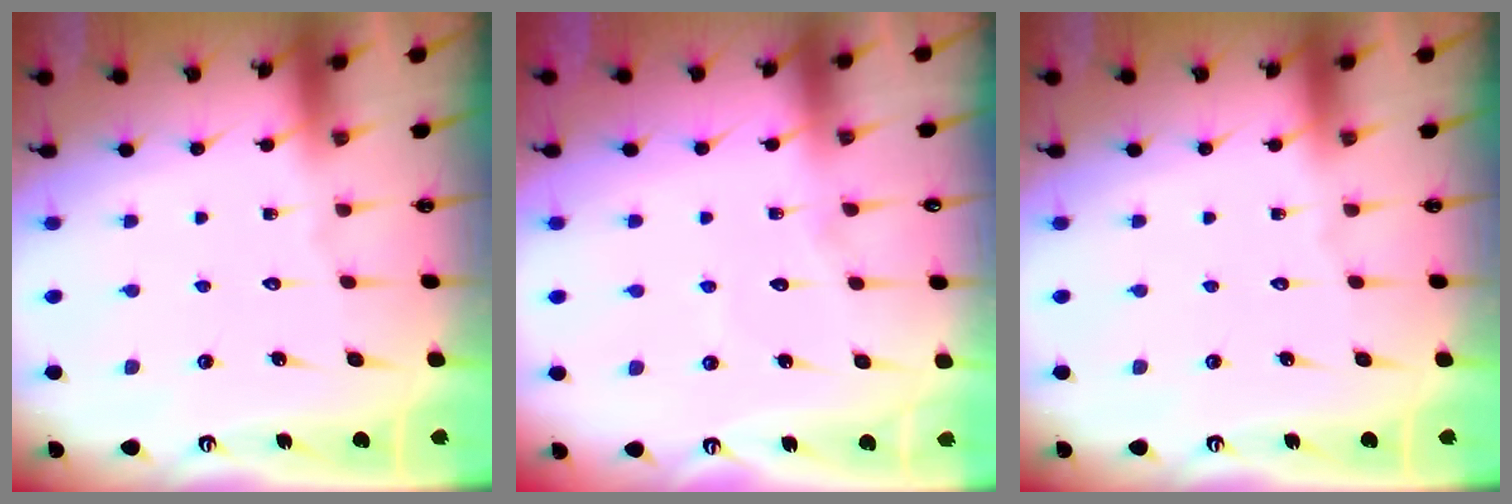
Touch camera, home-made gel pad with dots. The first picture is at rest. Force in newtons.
{"total": 4.7, "press": 4.7, "slide": 0.4}
{"total": 0.0}